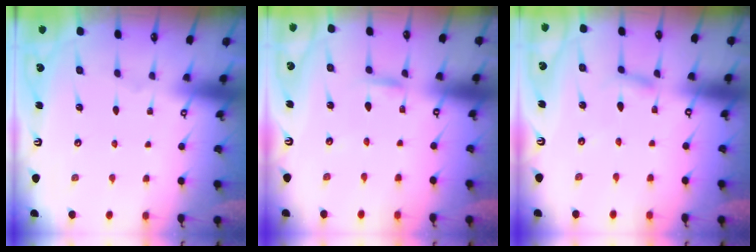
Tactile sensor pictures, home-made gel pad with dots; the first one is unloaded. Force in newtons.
{"total": 2.4, "press": 2.4, "slide": 0.0}
{"total": 2.2, "press": 2.2, "slide": 0.2}